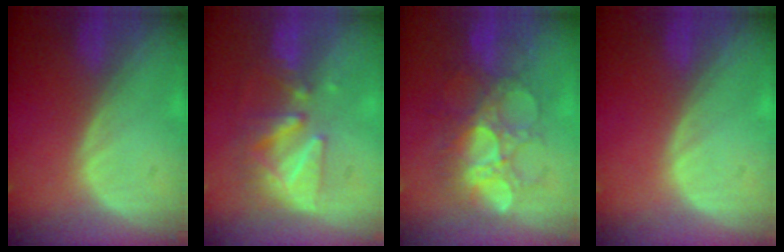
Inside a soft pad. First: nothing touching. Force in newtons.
{"total": 8.5, "press": 7.7, "slide": 3.6}
{"total": 9.0, "press": 8.8, "slide": 1.7}
{"total": 0.0}